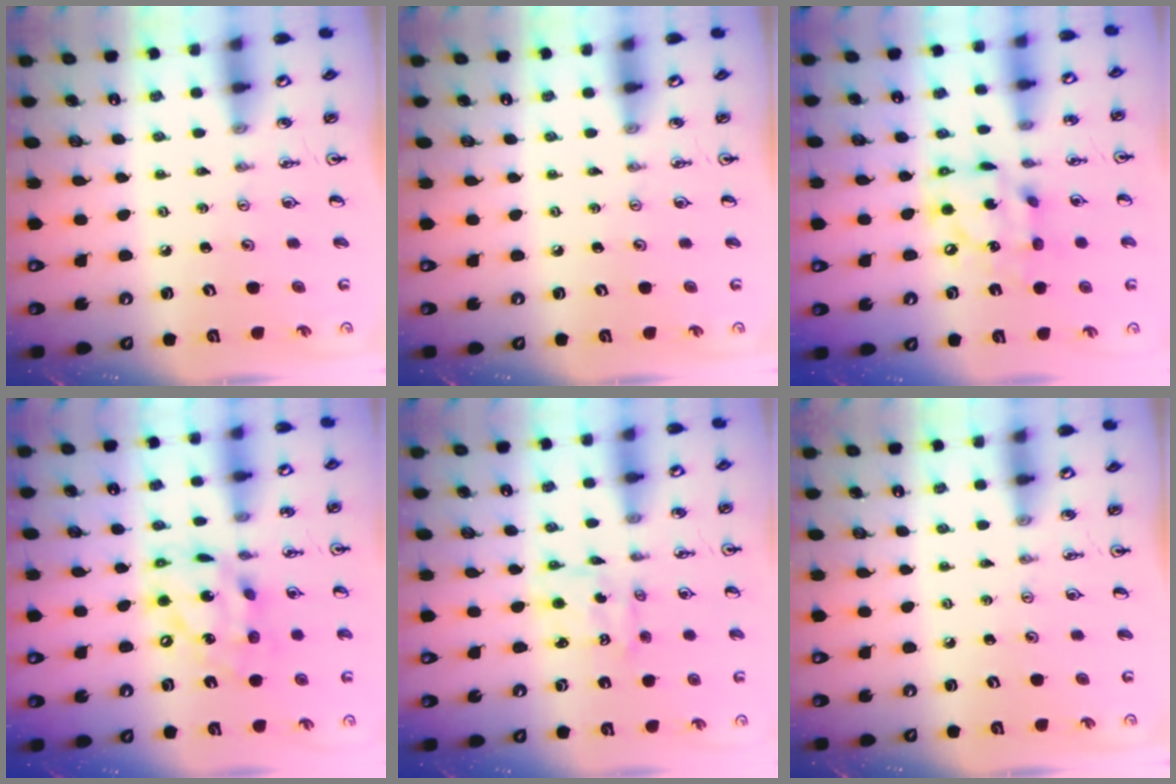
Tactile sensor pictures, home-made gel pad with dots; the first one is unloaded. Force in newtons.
{"total": 0.0}
{"total": 14.7, "press": 14.7, "slide": 1.2}
{"total": 15.0, "press": 15.0, "slide": 1.1}
{"total": 1.4, "press": 1.4, "slide": 0.2}
{"total": 0.0}